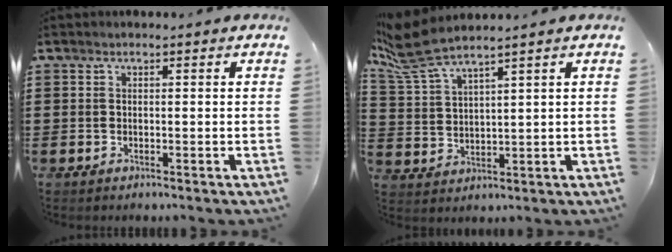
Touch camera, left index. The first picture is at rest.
{"total": 7.3, "force": [5.8, 1.1, 4.4], "torque": [-0.119, -0.024, 0.102]}